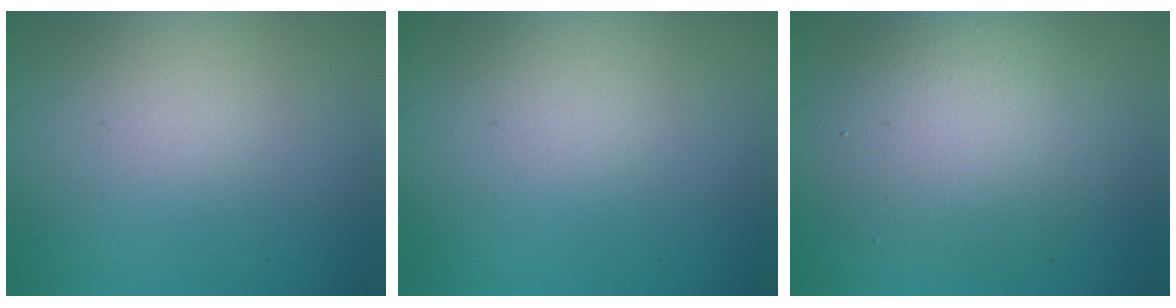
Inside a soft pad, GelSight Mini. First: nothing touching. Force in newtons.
{"total": 0.0}
{"total": 5.9, "press": 5.9, "slide": 0.6}